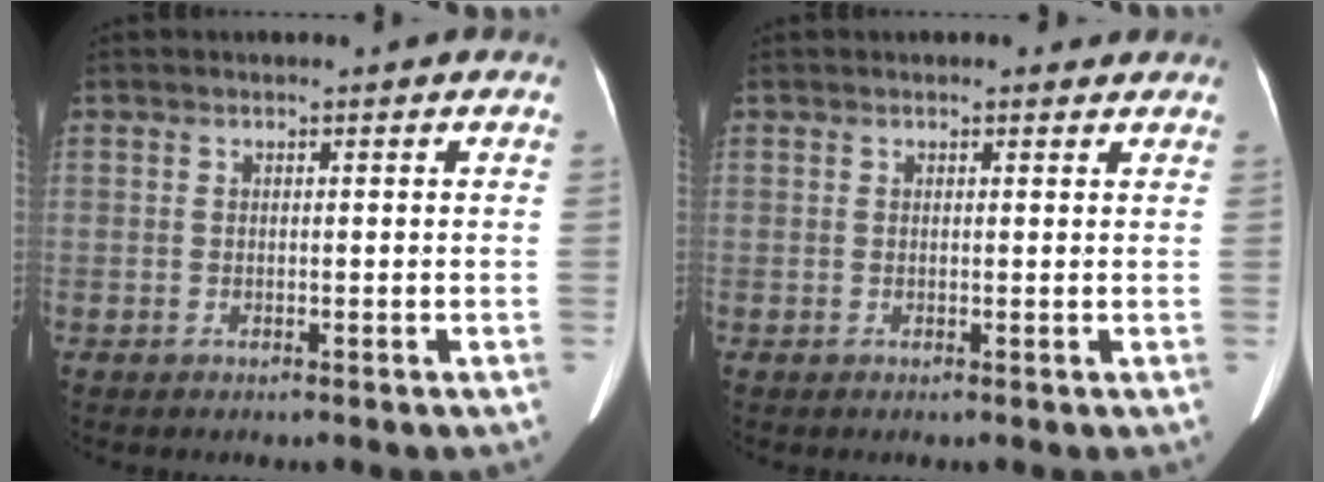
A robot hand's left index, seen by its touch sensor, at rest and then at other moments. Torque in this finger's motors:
{"motor_torque": [0.06, -0.16, -0.09, -0.02]}